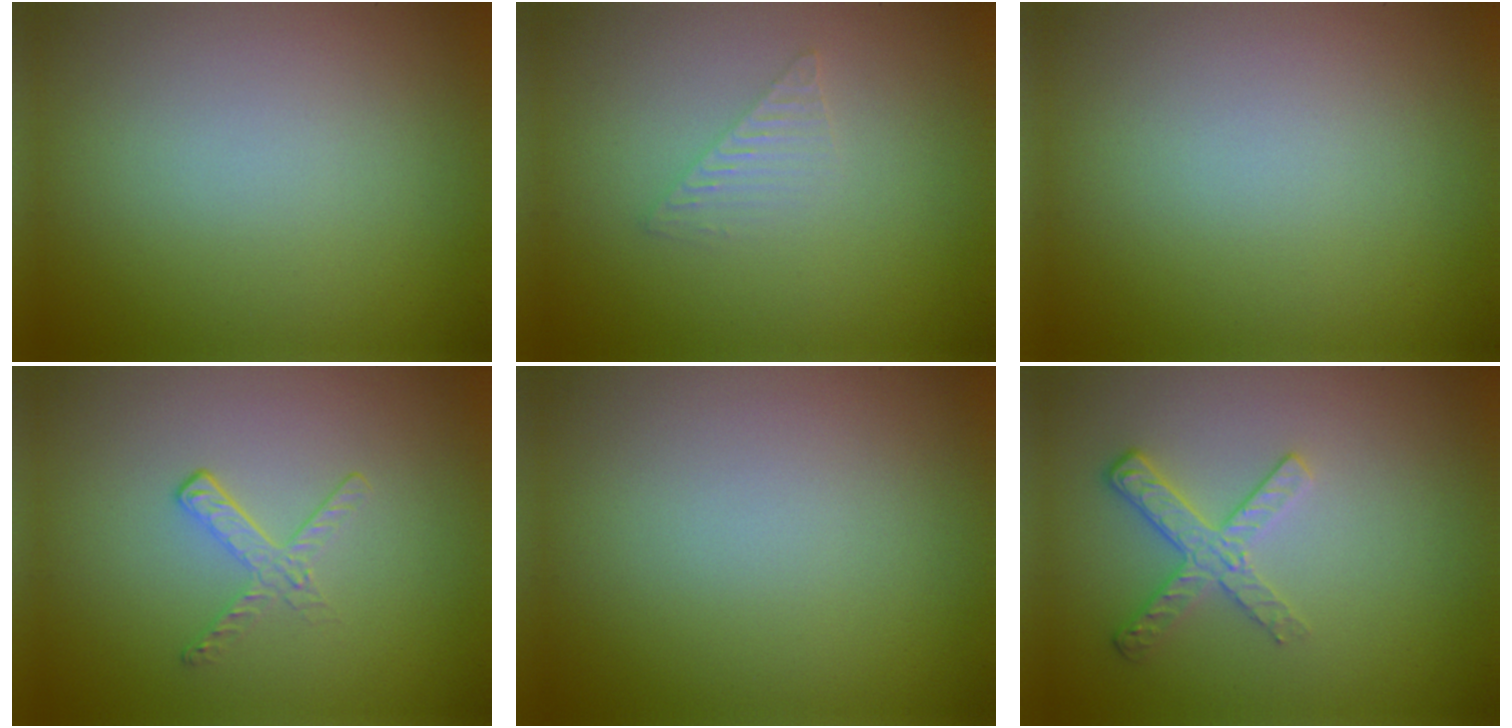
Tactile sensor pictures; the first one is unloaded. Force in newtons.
{"total": 1.4, "press": 1.4, "slide": 0.1}
{"total": 0.0}
{"total": 1.7, "press": 0.7, "slide": 1.5}
{"total": 0.0}
{"total": 2.6, "press": 2.4, "slide": 1.2}